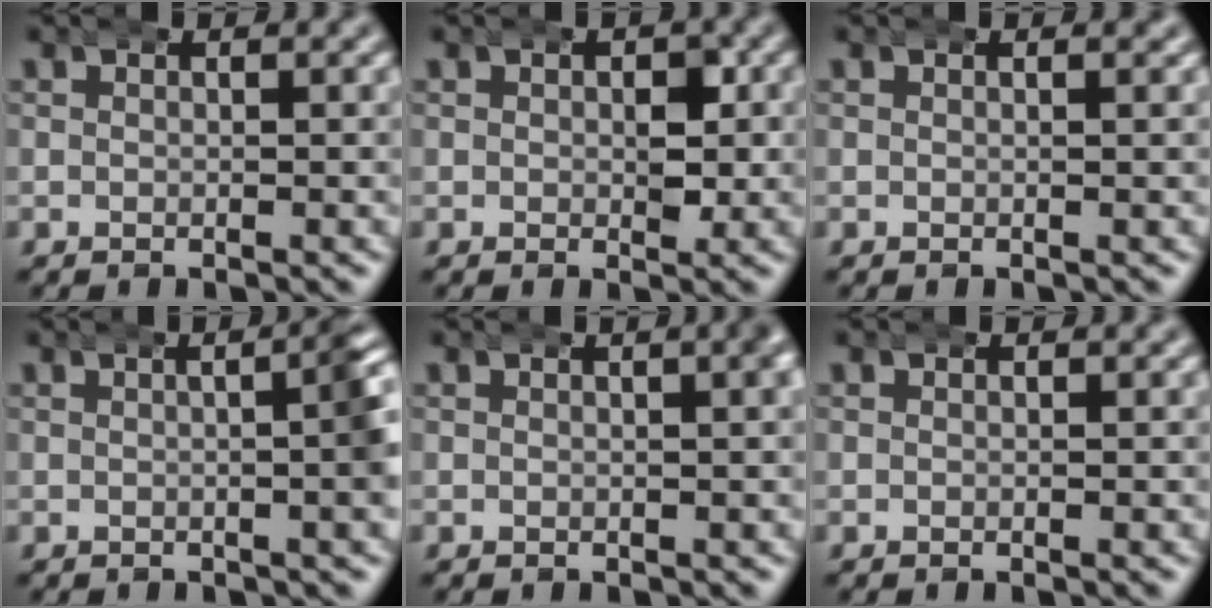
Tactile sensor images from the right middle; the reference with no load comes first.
{"total": 2.4, "force": [0.3, 1.6, 1.8], "torque": [-0.020, -0.005, 0.005]}
{"total": 0.9, "force": [0.4, 0.2, 0.7], "torque": [-0.006, 0.006, 0.001]}
{"total": 6.0, "force": [1.1, 2.0, 5.5], "torque": [-0.054, 0.023, 0.006]}
{"total": 1.7, "force": [0.5, 0.5, 1.5], "torque": [-0.010, 0.012, 0.000]}
{"total": 0.0}